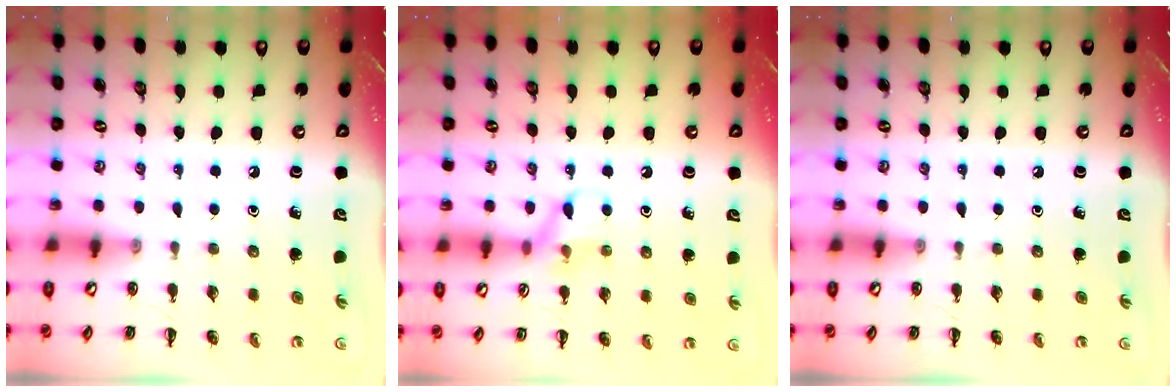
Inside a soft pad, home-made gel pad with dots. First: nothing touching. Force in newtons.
{"total": 8.2, "press": 8.1, "slide": 1.7}
{"total": 0.0}